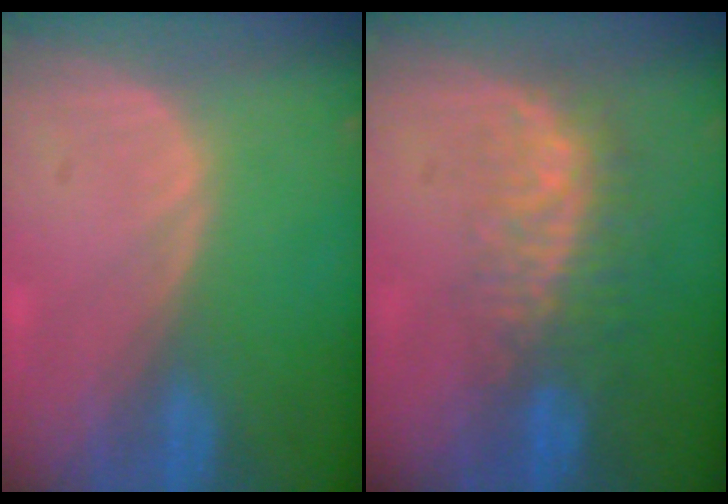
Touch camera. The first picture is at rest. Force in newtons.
{"total": 8.3, "press": 6.9, "slide": 4.6}